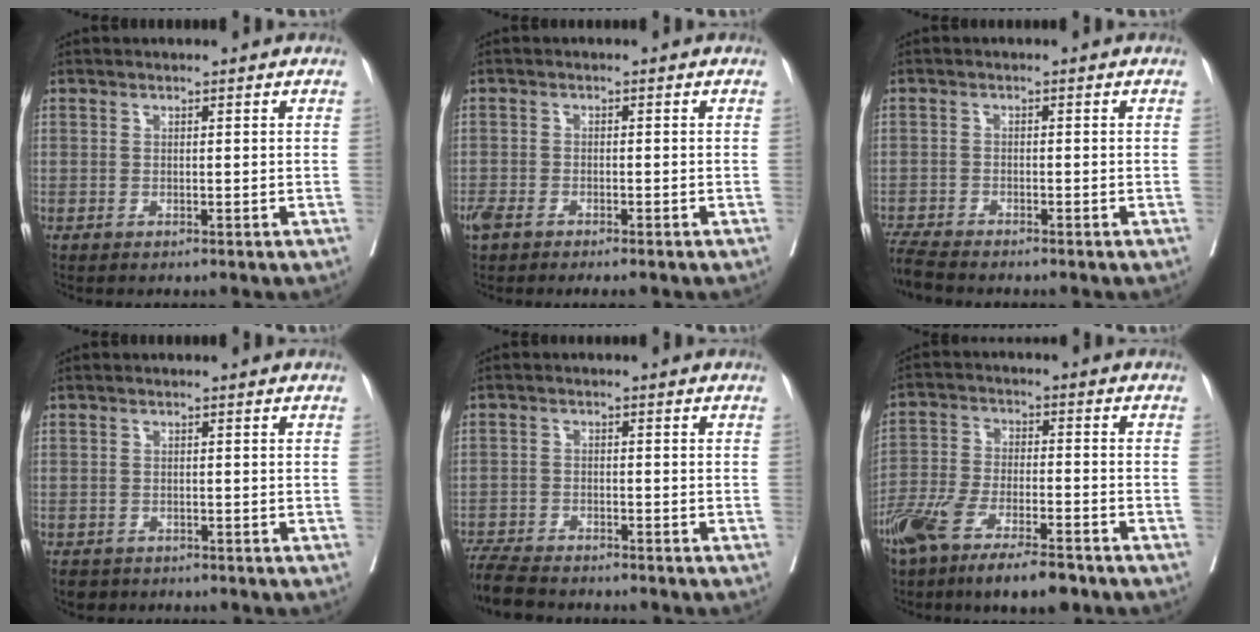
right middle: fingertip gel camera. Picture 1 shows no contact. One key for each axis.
{"total": 5.0, "fx": -3.7, "fy": 1.8, "fz": 2.9, "tx": -0.050, "ty": -0.007, "tz": -0.057}
{"total": 4.1, "fx": -4.0, "fy": 0.0, "fz": 1.1, "tx": -0.020, "ty": -0.019, "tz": -0.075}
{"total": 2.7, "fx": -2.1, "fy": 1.7, "fz": 0.3, "tx": -0.007, "ty": 0.000, "tz": -0.034}
{"total": 7.3, "fx": -6.7, "fy": 1.3, "fz": 2.5, "tx": -0.038, "ty": -0.017, "tz": -0.115}
{"total": 13.0, "fx": -9.2, "fy": 3.1, "fz": 8.7, "tx": -0.162, "ty": -0.018, "tz": -0.162}